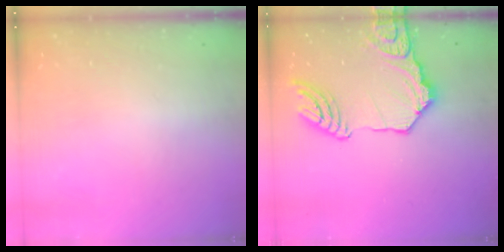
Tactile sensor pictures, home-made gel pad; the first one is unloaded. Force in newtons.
{"total": 18.3, "press": 18.2, "slide": 2.1}